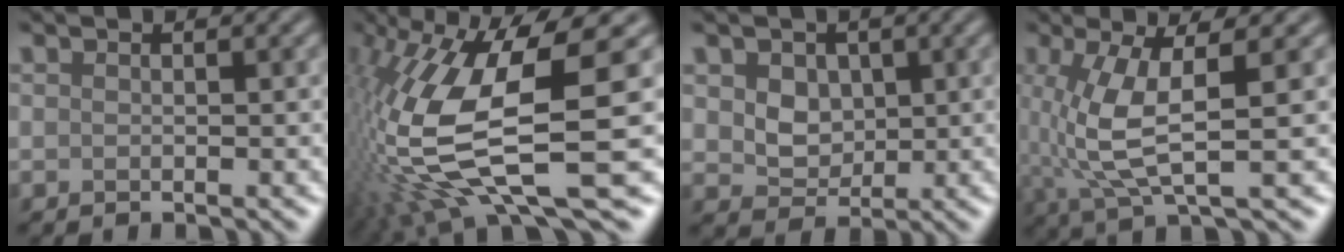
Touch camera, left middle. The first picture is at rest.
{"total": 14.1, "force": [-1.4, 4.6, 13.2], "torque": [-0.282, -0.022, -0.012]}
{"total": 3.9, "force": [1.3, 3.0, 2.1], "torque": [-0.050, -0.004, 0.025]}
{"total": 6.0, "force": [0.4, 1.6, 5.7], "torque": [-0.127, 0.002, 0.012]}